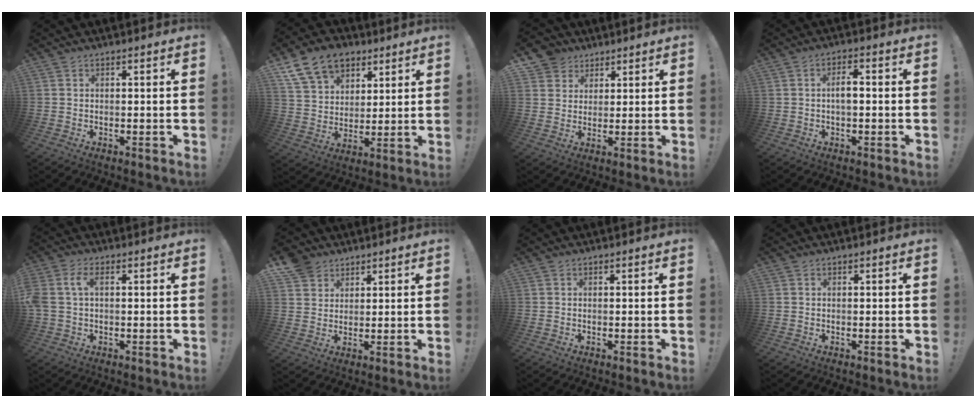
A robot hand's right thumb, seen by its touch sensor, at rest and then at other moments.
{"total": 15.4, "force": [8.5, 11.0, 6.6], "torque": [-0.107, -0.043, 0.165]}
{"total": 6.0, "force": [3.6, 4.8, 0.5], "torque": [-0.012, -0.026, 0.073]}
{"total": 4.4, "force": [-0.5, 1.7, 4.0], "torque": [-0.076, 0.006, -0.012]}
{"total": 5.6, "force": [0.4, 3.1, 4.7], "torque": [-0.109, 0.007, 0.007]}
{"total": 6.0, "force": [4.3, 4.1, 0.9], "torque": [-0.019, -0.027, 0.085]}
{"total": 0.0}
{"total": 0.0}